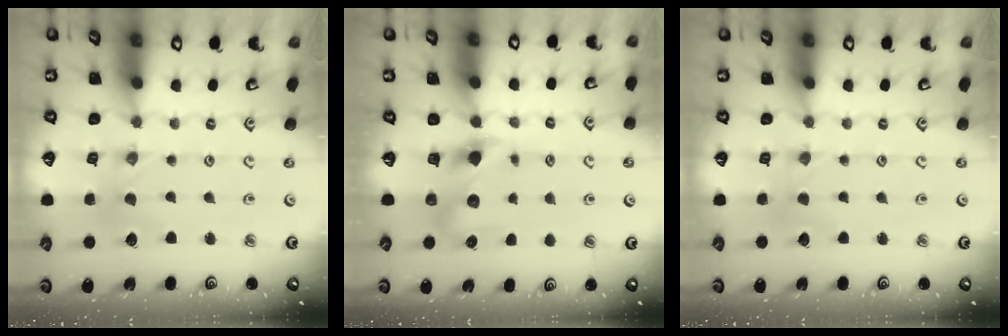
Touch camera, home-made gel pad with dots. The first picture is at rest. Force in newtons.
{"total": 7.1, "press": 7.1, "slide": 0.8}
{"total": 1.5, "press": 1.4, "slide": 0.3}